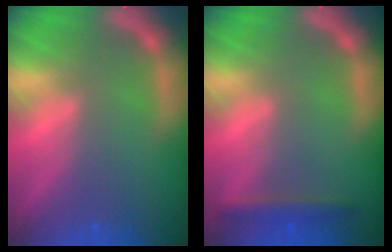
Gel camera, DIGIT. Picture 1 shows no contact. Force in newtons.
{"total": 2.4}